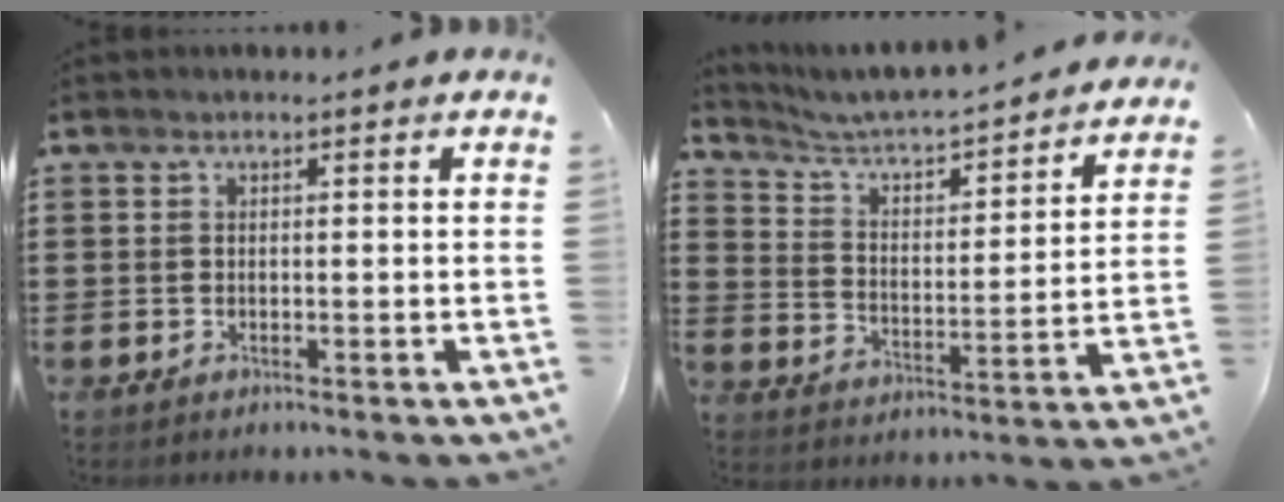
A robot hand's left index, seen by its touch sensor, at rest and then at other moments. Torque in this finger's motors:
{"motor_torque": [2.14, 0.00, -0.63, -0.21]}